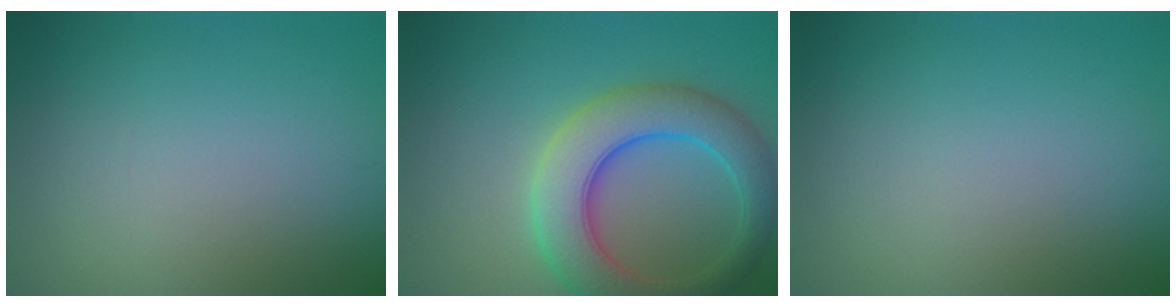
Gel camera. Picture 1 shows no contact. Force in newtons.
{"total": 7.8, "press": 7.7, "slide": 0.4}
{"total": 0.0}